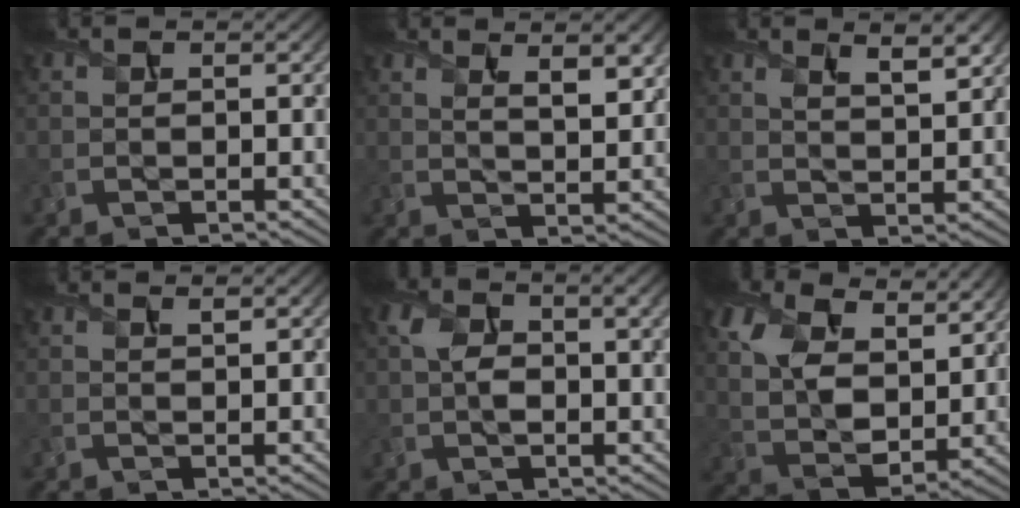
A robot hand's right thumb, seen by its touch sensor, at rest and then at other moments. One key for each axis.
{"total": 5.5, "fx": 3.2, "fy": 1.9, "fz": 4.1, "tx": -0.062, "ty": -0.001, "tz": 0.053}
{"total": 4.4, "fx": 2.8, "fy": 1.3, "fz": 3.1, "tx": -0.054, "ty": -0.002, "tz": 0.053}
{"total": 0.7, "fx": 0.6, "fy": 0.1, "fz": 0.5, "tx": -0.010, "ty": 0.000, "tz": 0.011}
{"total": 6.0, "fx": 1.1, "fy": 3.2, "fz": 5.0, "tx": -0.096, "ty": 0.001, "tz": 0.017}
{"total": 12.6, "fx": 6.7, "fy": 7.1, "fz": 7.9, "tx": -0.194, "ty": 0.000, "tz": 0.113}